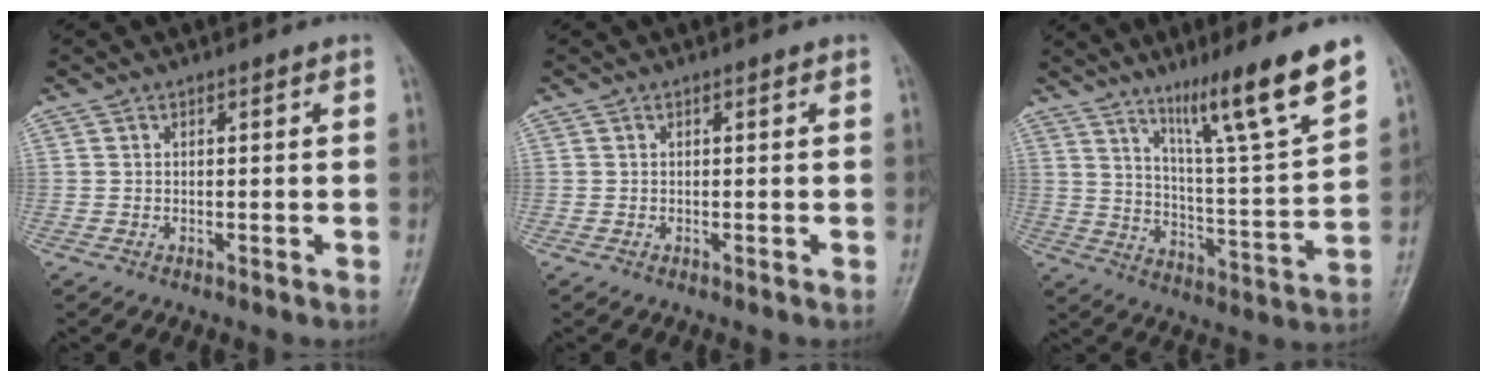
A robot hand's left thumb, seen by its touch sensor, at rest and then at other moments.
{"total": 0.0}
{"total": 16.8, "force": [11.3, 0.9, 12.4], "torque": [-0.181, -0.067, 0.184]}